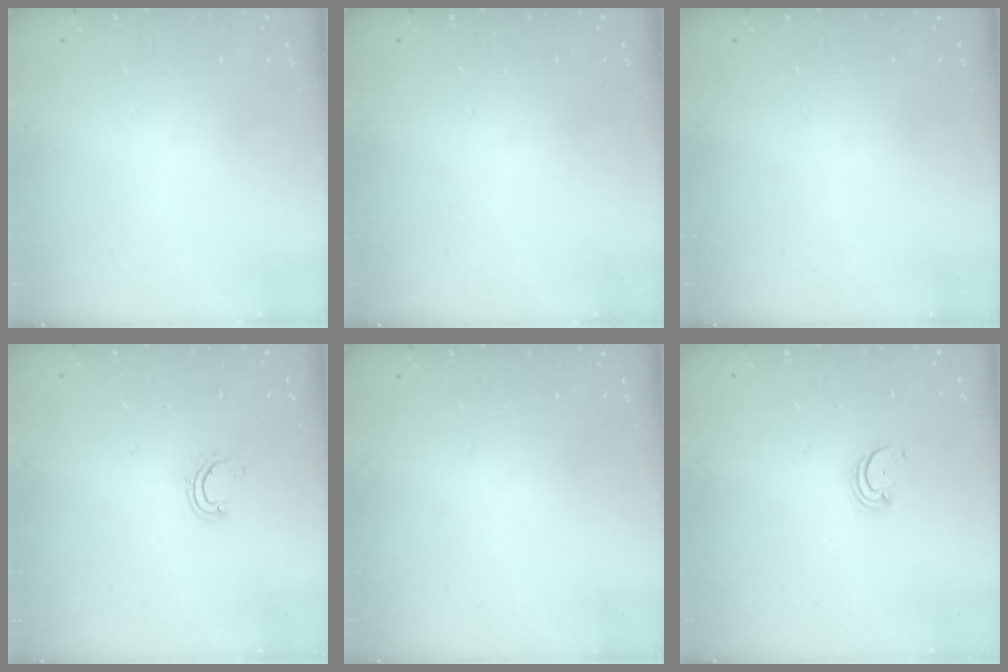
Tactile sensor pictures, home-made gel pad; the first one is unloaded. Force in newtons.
{"total": 0.0}
{"total": 0.0}
{"total": 4.6, "press": 4.6, "slide": 0.3}
{"total": 0.0}
{"total": 2.2, "press": 2.2, "slide": 0.2}